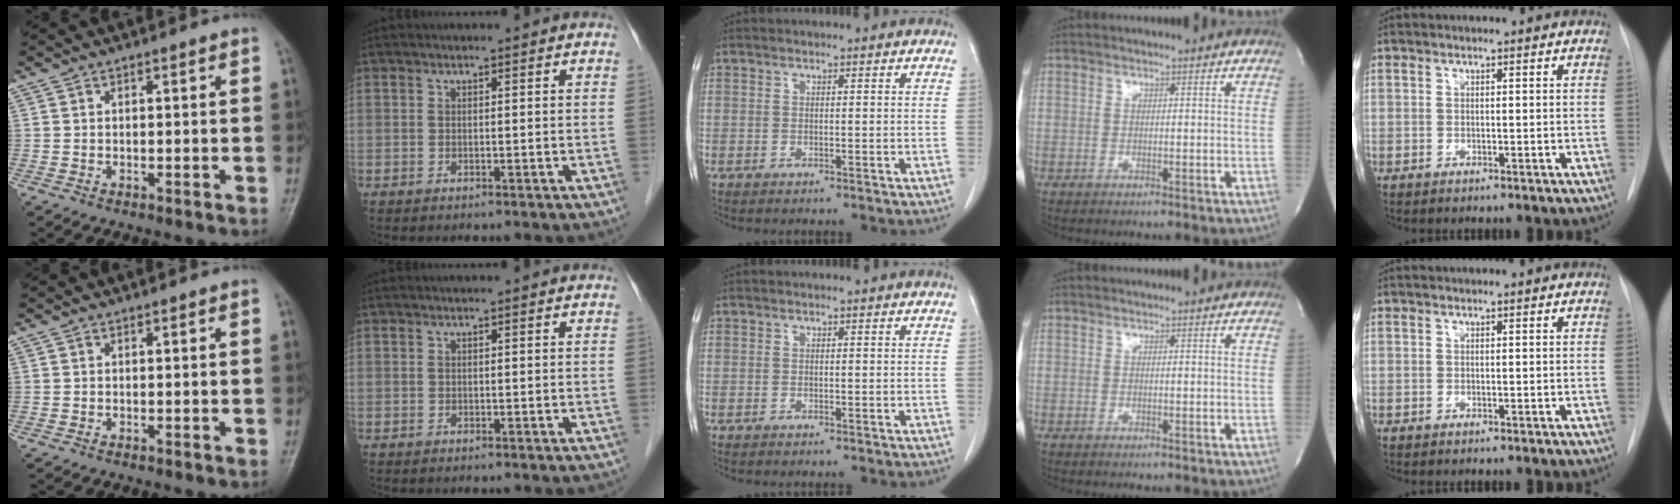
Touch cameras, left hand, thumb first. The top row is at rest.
{}